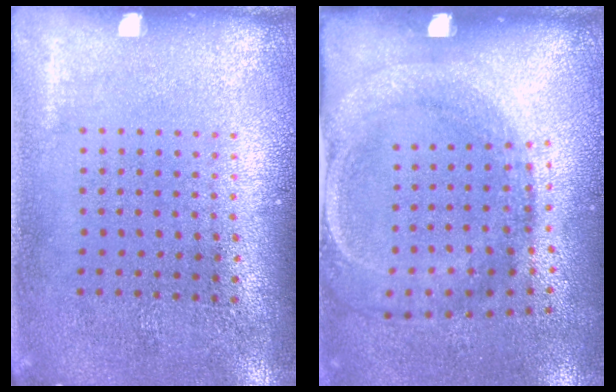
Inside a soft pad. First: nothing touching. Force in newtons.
{"total": 1.8, "press": 1.2, "slide": 1.4}